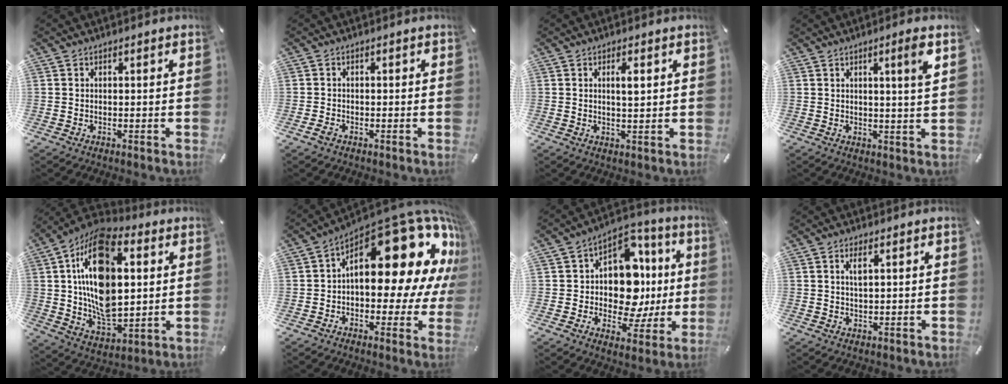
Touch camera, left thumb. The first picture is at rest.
{"total": 1.7, "force": [-1.1, 1.1, 0.7], "torque": [-0.013, 0.006, -0.022]}
{"total": 3.4, "force": [1.0, 0.8, 3.1], "torque": [-0.059, -0.001, 0.014]}
{"total": 5.4, "force": [2.6, -0.3, 4.8], "torque": [-0.081, -0.009, 0.038]}
{"total": 21.5, "force": [4.8, 13.7, 15.8], "torque": [-0.296, -0.014, 0.077]}
{"total": 27.5, "force": [9.5, 13.1, 22.2], "torque": [-0.301, -0.084, 0.166]}
{"total": 14.9, "force": [0.3, 11.2, 9.9], "torque": [-0.137, -0.017, 0.010]}
{"total": 2.8, "force": [0.9, 1.1, 2.4], "torque": [-0.050, 0.000, 0.011]}